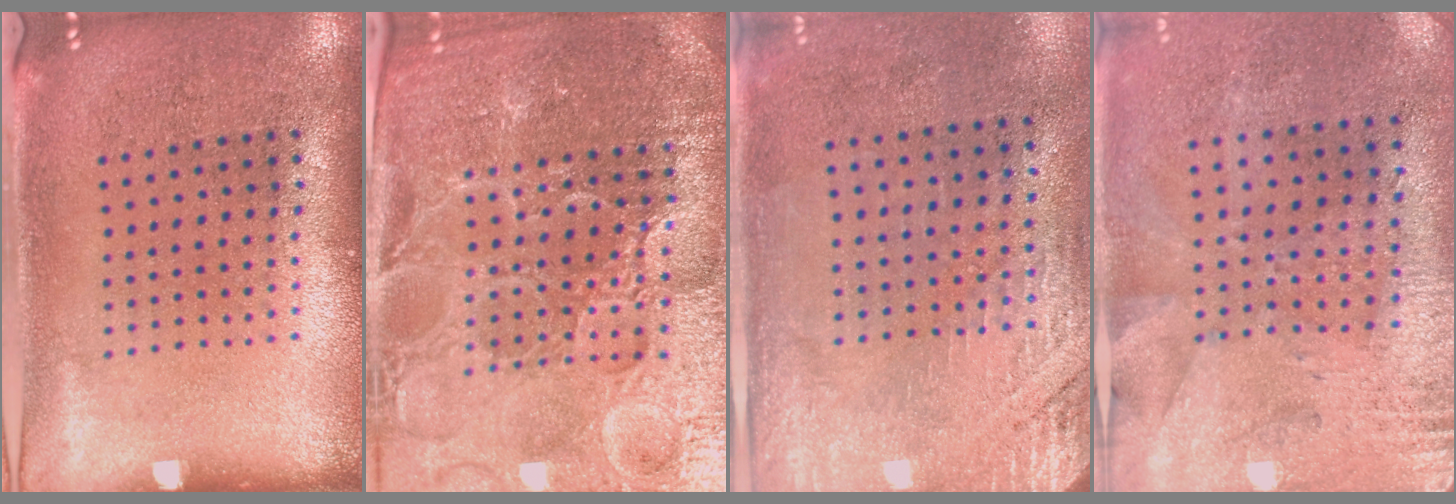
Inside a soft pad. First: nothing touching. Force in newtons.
{"total": 5.5, "press": 5.1, "slide": 2.1}
{"total": 2.7, "press": 2.4, "slide": 1.2}
{"total": 2.8, "press": 2.2, "slide": 1.6}